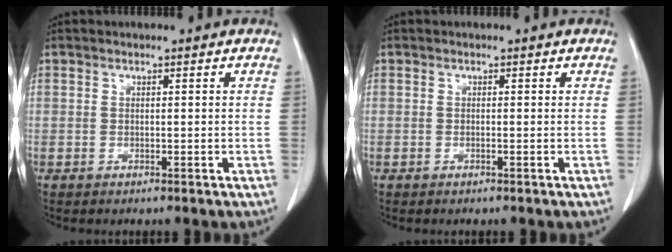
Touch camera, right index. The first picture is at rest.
{"total": 0.0}